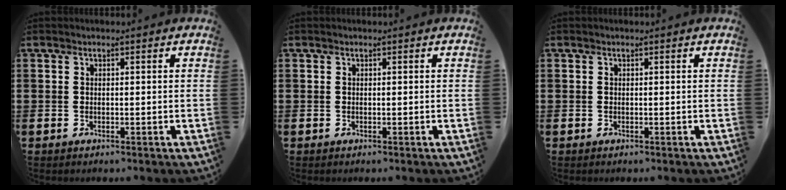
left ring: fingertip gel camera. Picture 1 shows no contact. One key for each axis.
{"total": 0.0}
{"total": 0.0}